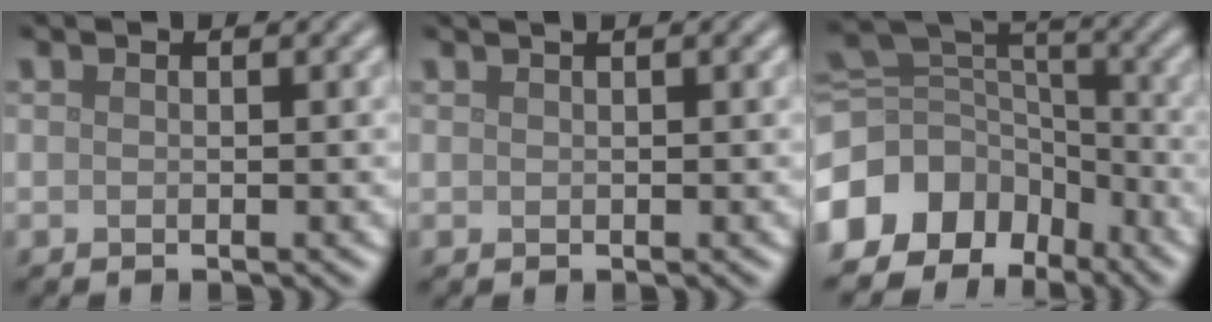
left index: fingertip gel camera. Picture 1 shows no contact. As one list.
[{"total": 0.9, "force": [0.7, 0.2, 0.6], "torque": [-0.010, 0.003, 0.011]}, {"total": 10.8, "force": [-6.3, 7.6, 4.3], "torque": [-0.102, 0.011, -0.116]}]